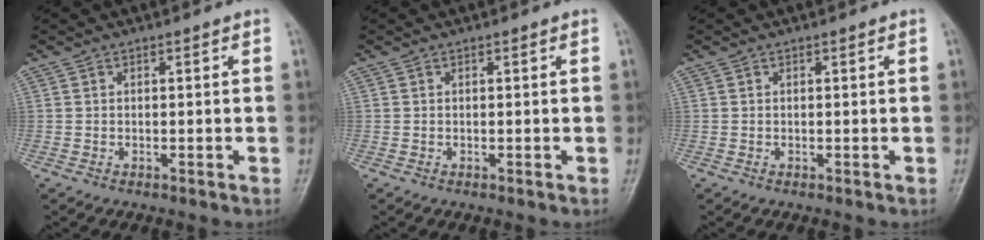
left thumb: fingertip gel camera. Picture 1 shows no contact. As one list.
[{"total": 0.0}, {"total": 0.0}]